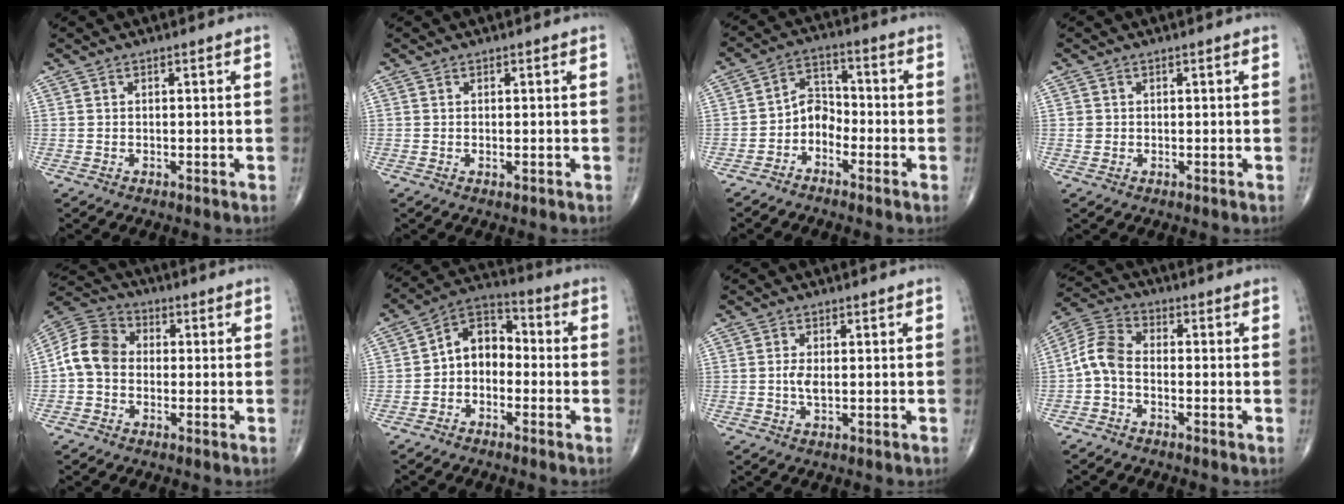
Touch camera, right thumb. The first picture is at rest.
{"total": 0.7, "force": [-0.1, 0.3, 0.6], "torque": [-0.013, -0.004, -0.002]}
{"total": 5.5, "force": [-2.7, 3.9, 2.7], "torque": [-0.027, 0.034, -0.063]}
{"total": 1.2, "force": [0.0, 1.2, 0.4], "torque": [-0.004, 0.001, 0.003]}
{"total": 9.0, "force": [-0.7, 7.2, 5.2], "torque": [-0.090, 0.030, -0.028]}
{"total": 8.6, "force": [-1.5, 6.4, 5.6], "torque": [-0.064, 0.040, -0.047]}
{"total": 1.7, "force": [-0.5, 0.8, 1.4], "torque": [-0.027, 0.002, -0.013]}
{"total": 6.5, "force": [-1.6, 3.9, 4.9], "torque": [-0.100, 0.024, -0.047]}